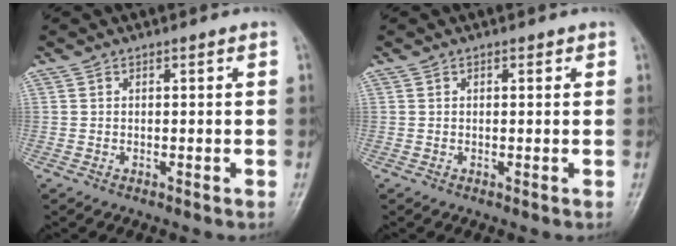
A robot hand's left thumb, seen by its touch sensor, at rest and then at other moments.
{"total": 0.7, "force": [0.4, 0.5, 0.4], "torque": [-0.002, -0.001, 0.002]}